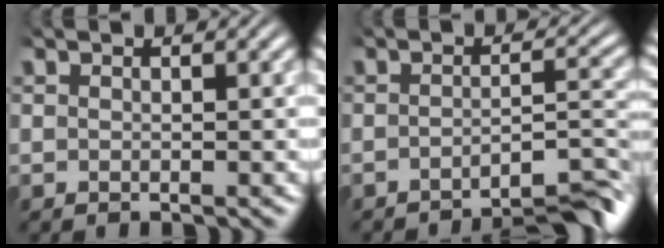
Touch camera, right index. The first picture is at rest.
{"total": 7.8, "force": [-6.3, 1.5, 4.3], "torque": [-0.041, -0.019, -0.090]}